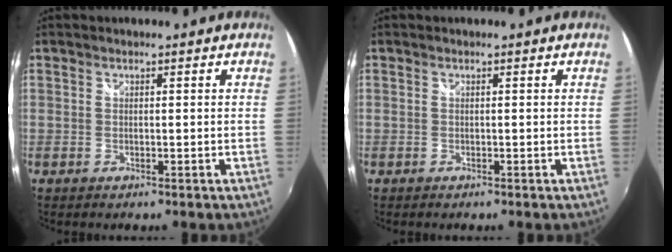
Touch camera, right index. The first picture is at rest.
{"total": 0.0}